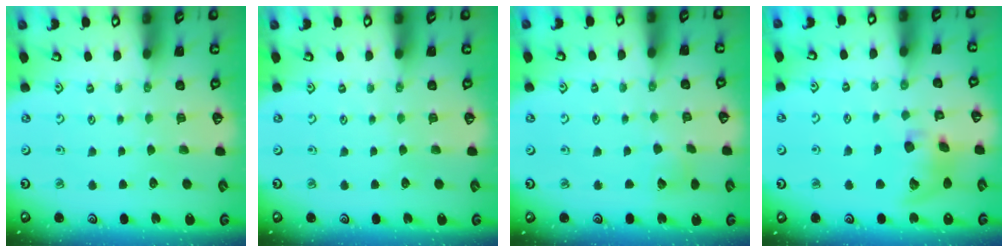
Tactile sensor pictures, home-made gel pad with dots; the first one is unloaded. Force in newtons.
{"total": 0.0}
{"total": 5.2, "press": 5.1, "slide": 0.8}
{"total": 12.1, "press": 11.9, "slide": 1.8}